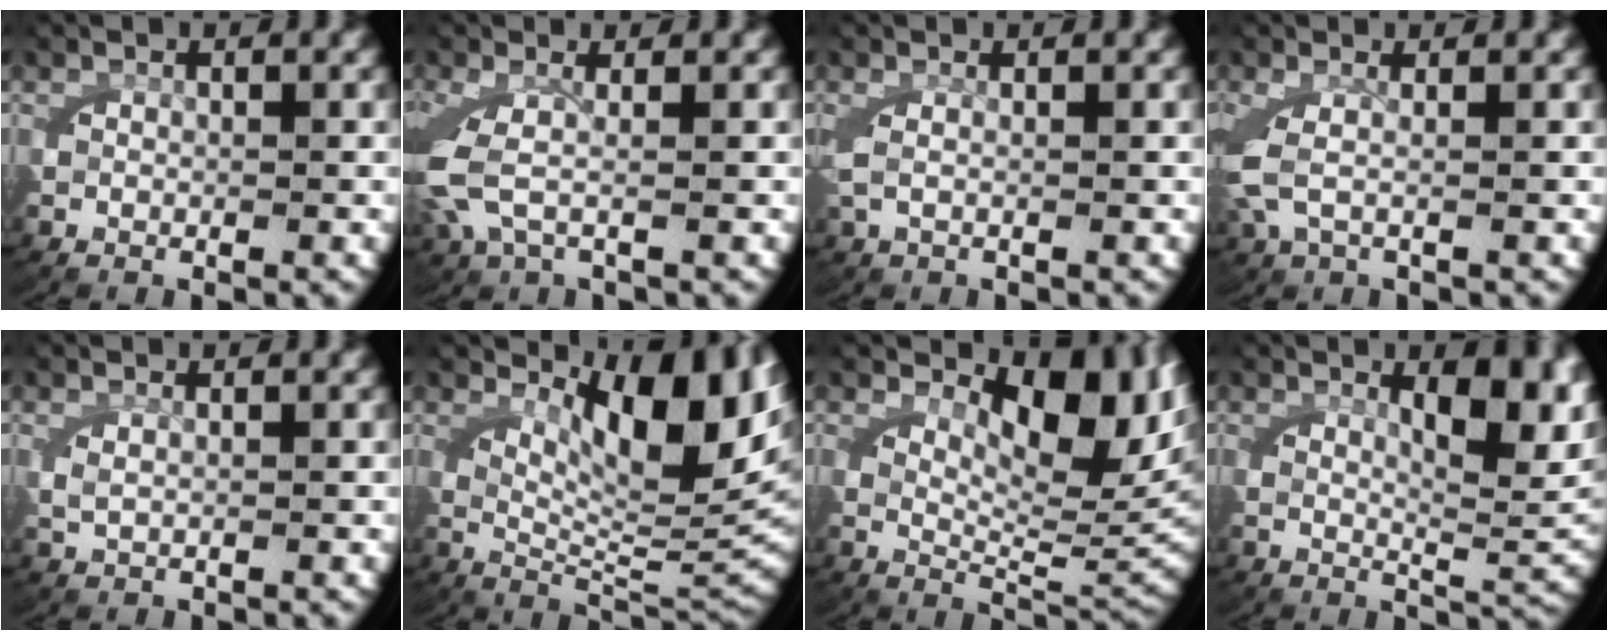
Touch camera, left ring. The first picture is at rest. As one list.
[{"total": 3.4, "force": [-0.1, 1.9, 2.8], "torque": [-0.095, -0.018, 0.009]}, {"total": 1.4, "force": [0.3, 0.4, 1.3], "torque": [-0.043, -0.005, 0.010]}, {"total": 2.6, "force": [0.1, 1.2, 2.3], "torque": [-0.075, -0.012, 0.011]}, {"total": 1.2, "force": [0.6, 0.3, 0.9], "torque": [-0.023, -0.001, 0.017]}, {"total": 11.9, "force": [4.5, 4.6, 10.0], "torque": [-0.126, 0.006, 0.070]}, {"total": 9.3, "force": [3.5, 3.8, 7.7], "torque": [-0.096, -0.008, 0.058]}, {"total": 6.9, "force": [2.9, 1.9, 6.0], "torque": [-0.071, 0.000, 0.043]}]